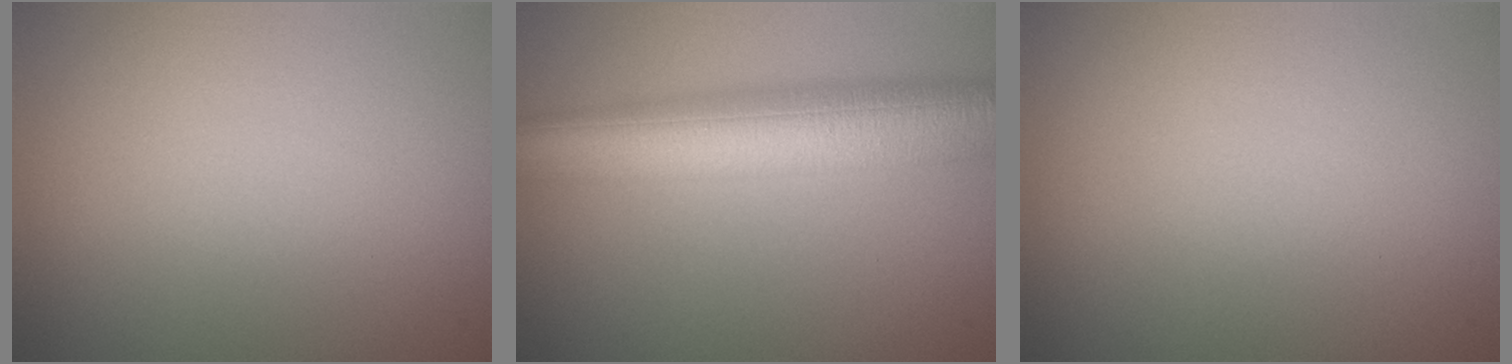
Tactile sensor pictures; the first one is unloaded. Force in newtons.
{"total": 9.8, "press": 9.8, "slide": 0.2}
{"total": 0.0}